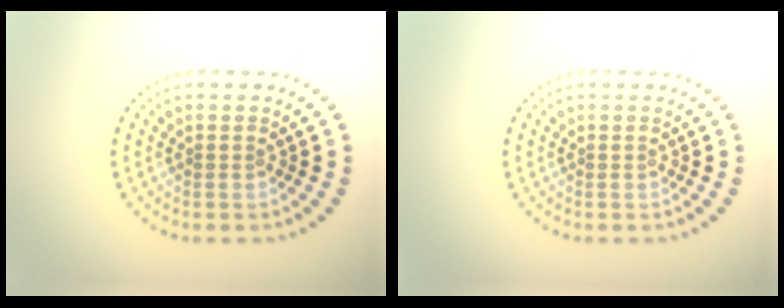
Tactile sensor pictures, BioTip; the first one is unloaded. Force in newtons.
{"total": 0.0}